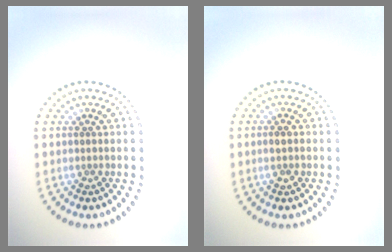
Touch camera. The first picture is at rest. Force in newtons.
{"total": 1.4, "press": 1.4, "slide": 0.5}